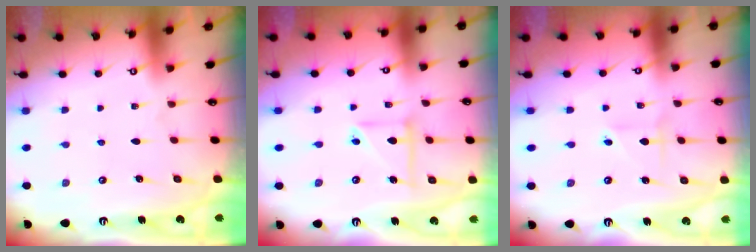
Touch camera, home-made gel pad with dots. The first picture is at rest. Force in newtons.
{"total": 7.7, "press": 7.7, "slide": 0.6}
{"total": 1.9, "press": 1.9, "slide": 0.2}